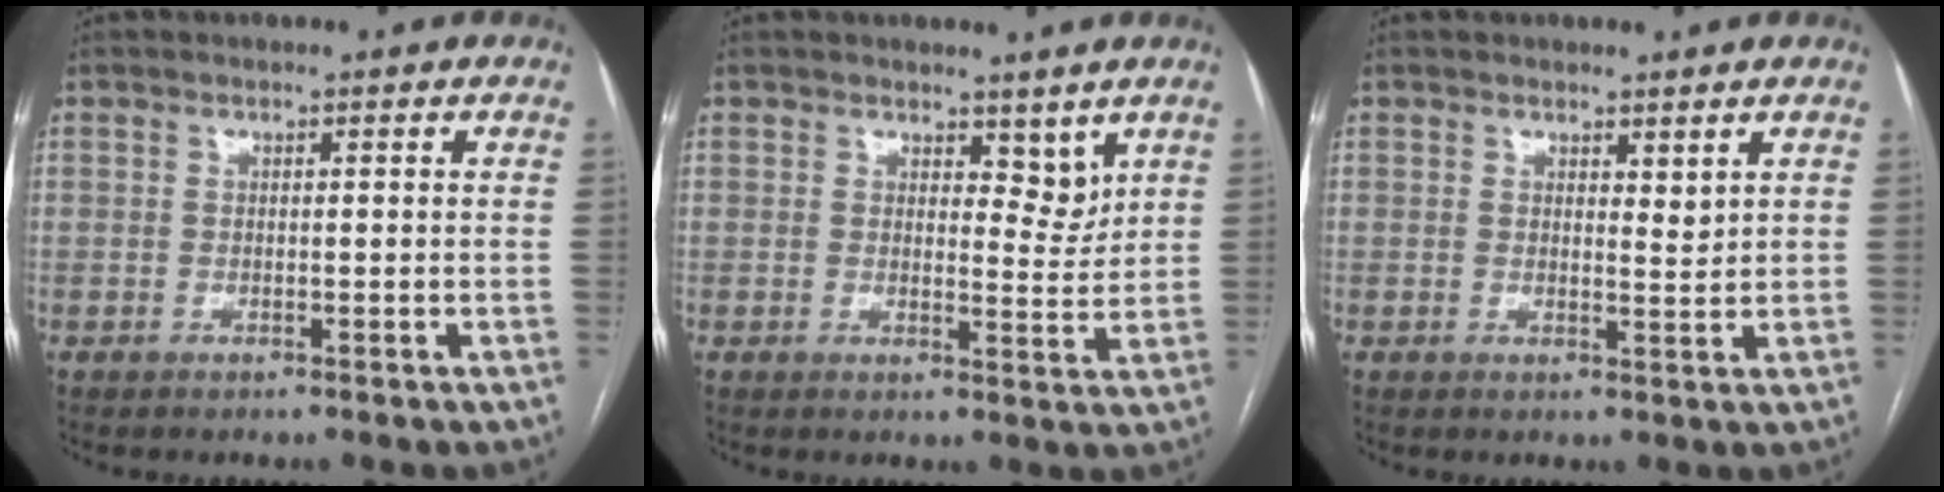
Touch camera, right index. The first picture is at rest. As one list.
[{"total": 3.9, "force": [2.8, 1.9, 1.9], "torque": [-0.016, -0.010, 0.044]}, {"total": 1.9, "force": [1.4, 0.6, 1.2], "torque": [-0.018, -0.012, 0.027]}]